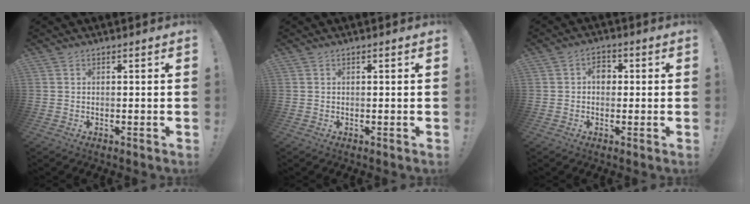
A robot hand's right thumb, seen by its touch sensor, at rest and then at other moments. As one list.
[{"total": 0.0}, {"total": 4.6, "force": [0.5, 3.5, 3.0], "torque": [-0.035, 0.001, 0.004]}]